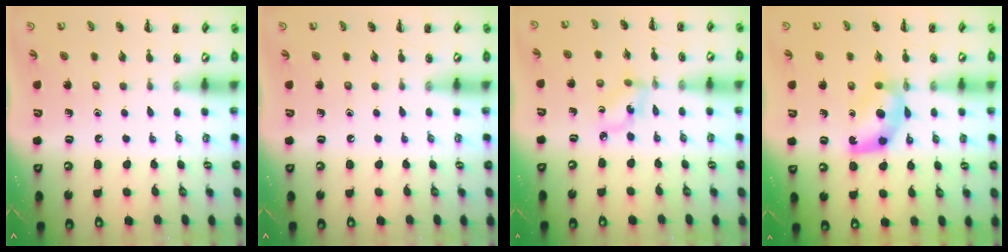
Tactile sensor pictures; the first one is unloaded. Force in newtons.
{"total": 0.0}
{"total": 2.0, "press": 2.0, "slide": 0.5}
{"total": 7.4, "press": 7.4, "slide": 0.8}